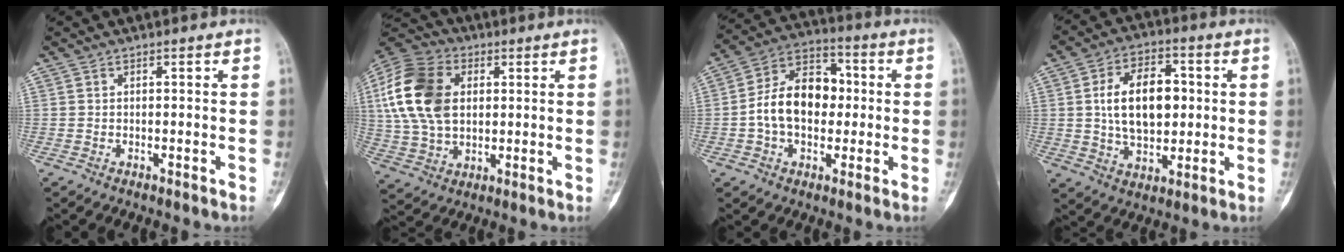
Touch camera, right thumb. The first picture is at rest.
{"total": 18.2, "force": [3.3, 12.6, 12.7], "torque": [-0.250, 0.008, 0.060]}
{"total": 14.0, "force": [-0.3, 9.6, 10.1], "torque": [-0.151, 0.036, -0.013]}
{"total": 14.2, "force": [1.6, 8.8, 11.1], "torque": [-0.161, 0.008, 0.028]}